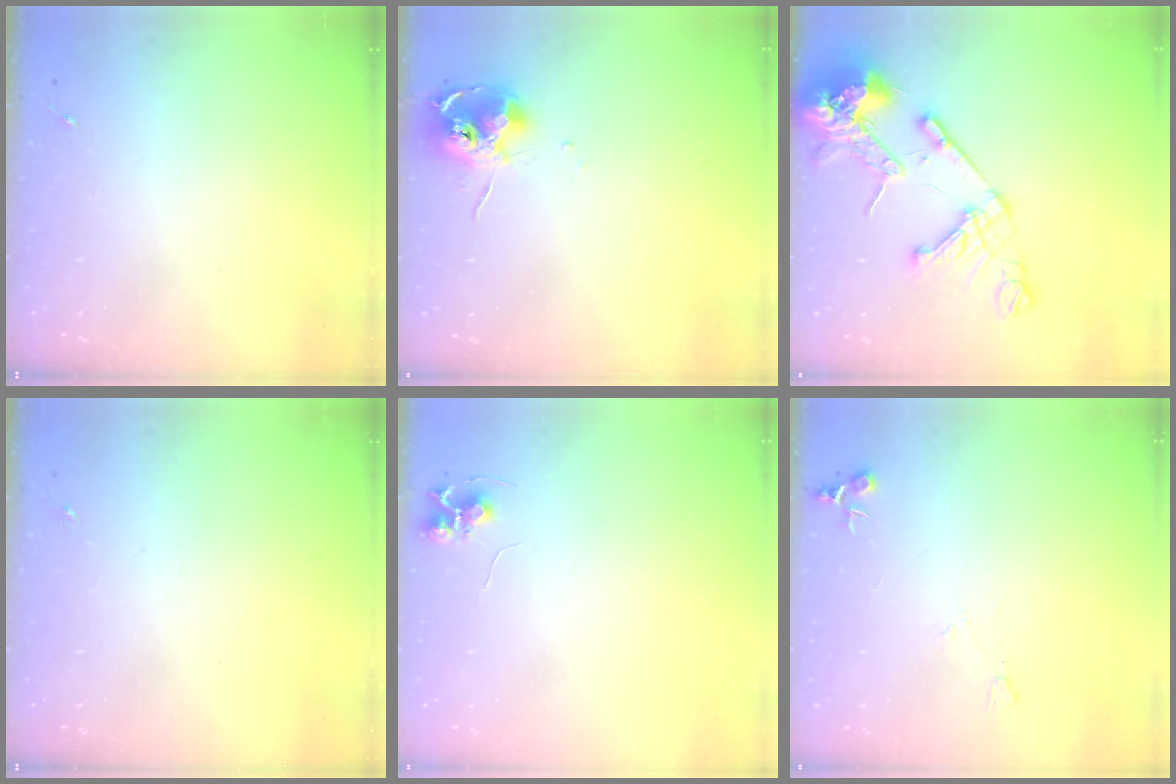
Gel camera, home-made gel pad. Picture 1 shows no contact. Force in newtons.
{"total": 12.0, "press": 11.9, "slide": 1.3}
{"total": 19.4, "press": 19.2, "slide": 2.7}
{"total": 0.0}
{"total": 6.9, "press": 6.9, "slide": 0.7}
{"total": 6.9, "press": 6.9, "slide": 0.7}